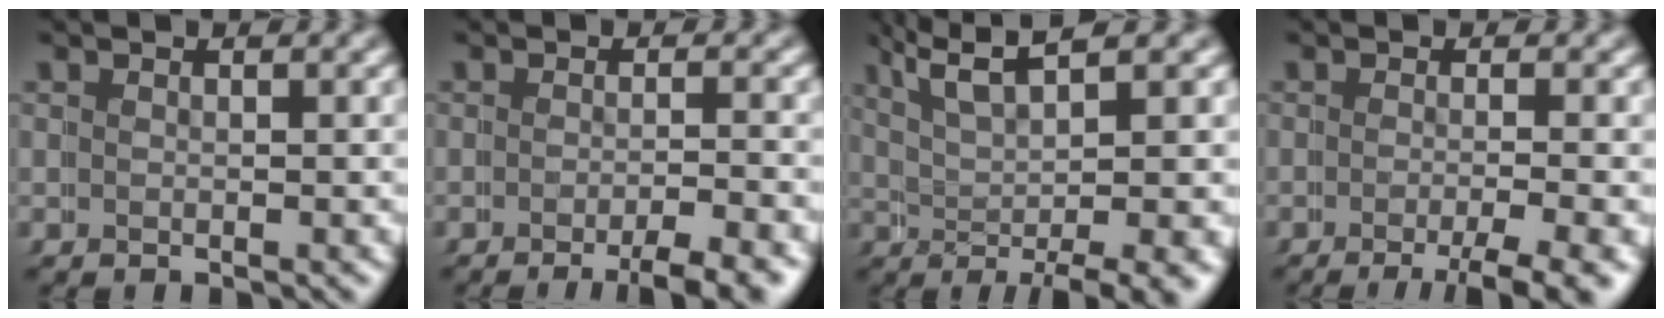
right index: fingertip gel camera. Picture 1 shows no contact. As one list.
[{"total": 3.2, "force": [-2.4, 0.2, 2.1], "torque": [-0.026, 0.003, -0.045]}, {"total": 5.4, "force": [1.6, 1.6, 4.9], "torque": [-0.084, -0.008, 0.027]}, {"total": 4.3, "force": [-2.6, 0.6, 3.4], "torque": [-0.036, 0.000, -0.045]}]